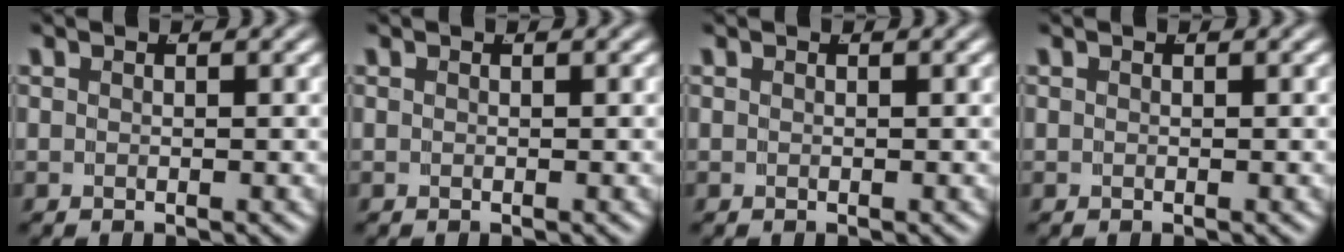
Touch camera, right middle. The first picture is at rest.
{"total": 0.0}
{"total": 0.0}
{"total": 0.0}